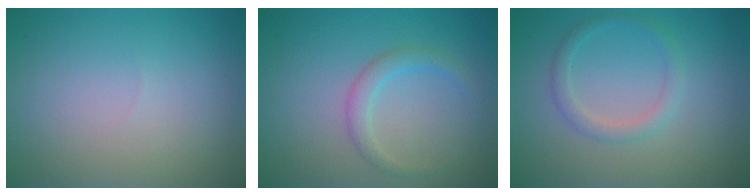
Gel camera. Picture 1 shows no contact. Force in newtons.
{"total": 1.9, "press": 1.9, "slide": 0.2}
{"total": 1.7, "press": 1.7, "slide": 0.0}